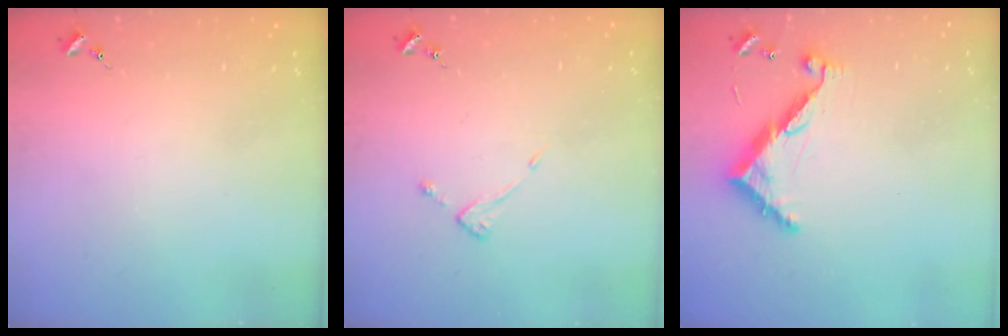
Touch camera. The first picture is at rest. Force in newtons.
{"total": 2.6, "press": 2.6, "slide": 0.3}
{"total": 9.0, "press": 9.0, "slide": 0.5}